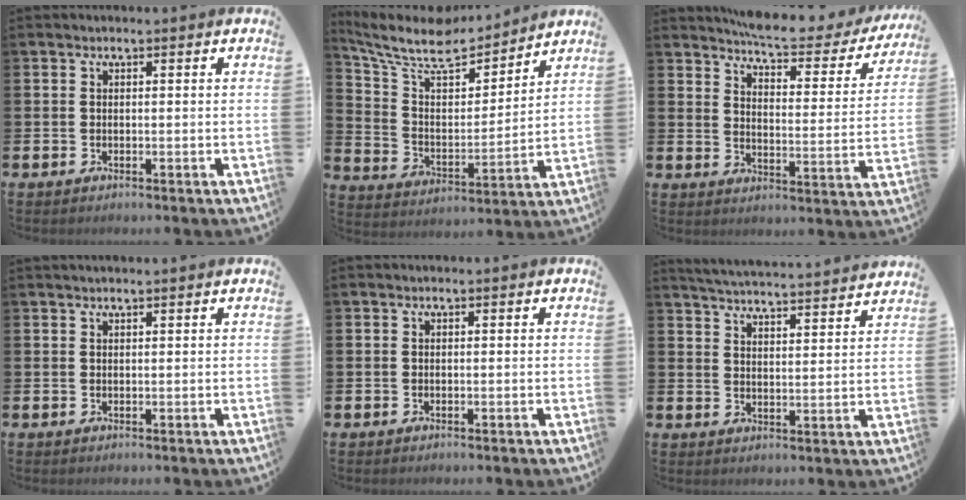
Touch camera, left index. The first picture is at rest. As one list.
[{"total": 10.6, "force": [9.4, 3.1, 3.7], "torque": [-0.108, -0.068, 0.161]}, {"total": 6.3, "force": [5.9, 1.0, 2.2], "torque": [-0.065, -0.036, 0.099]}, {"total": 0.8, "force": [0.8, -0.1, 0.1], "torque": [-0.001, -0.001, 0.015]}, {"total": 0.0}, {"total": 5.1, "force": [5.0, -0.1, 0.5], "torque": [-0.034, -0.041, 0.088]}]